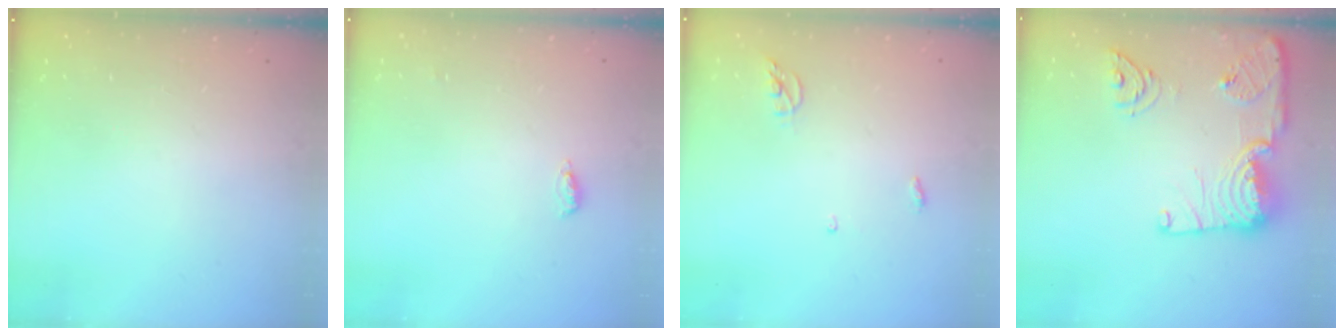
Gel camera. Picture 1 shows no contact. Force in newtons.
{"total": 4.0, "press": 3.9, "slide": 1.1}
{"total": 3.8, "press": 3.7, "slide": 0.2}
{"total": 18.1, "press": 18.0, "slide": 2.0}